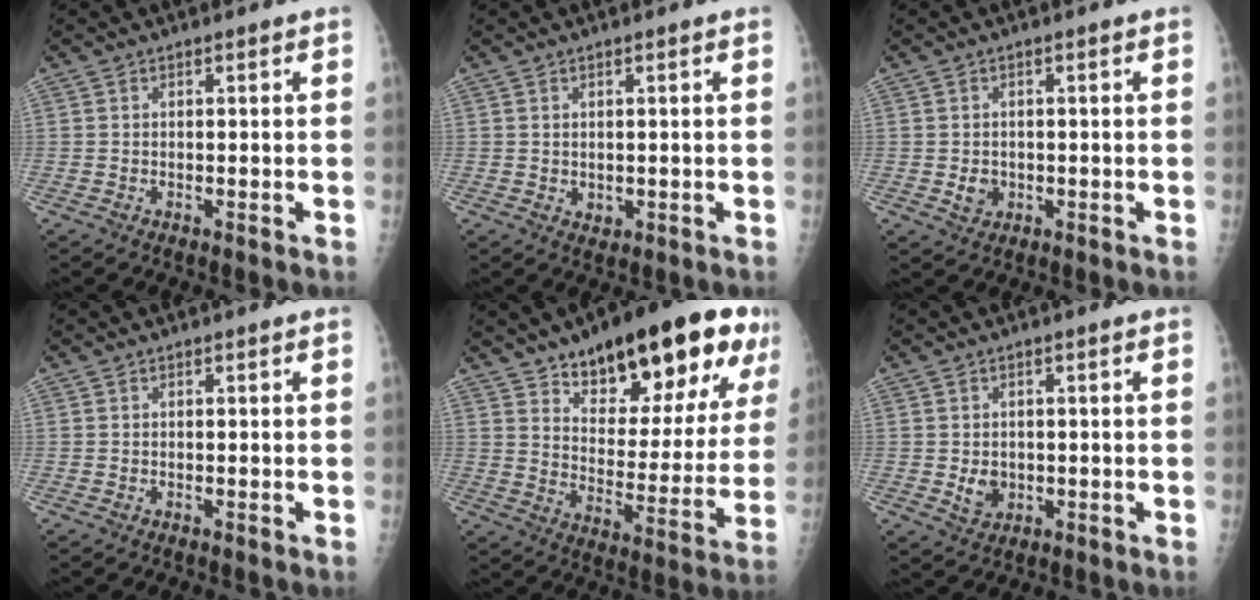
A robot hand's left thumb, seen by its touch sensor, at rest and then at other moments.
{"total": 1.5, "force": [0.2, 1.3, 0.8], "torque": [-0.008, -0.003, 0.009]}
{"total": 2.6, "force": [-0.4, 2.3, 1.2], "torque": [-0.010, 0.001, 0.000]}
{"total": 0.0}
{"total": 25.7, "force": [15.4, 9.7, 18.2], "torque": [-0.215, -0.050, 0.229]}
{"total": 3.5, "force": [-0.3, 2.9, 1.9], "torque": [-0.018, -0.001, 0.004]}